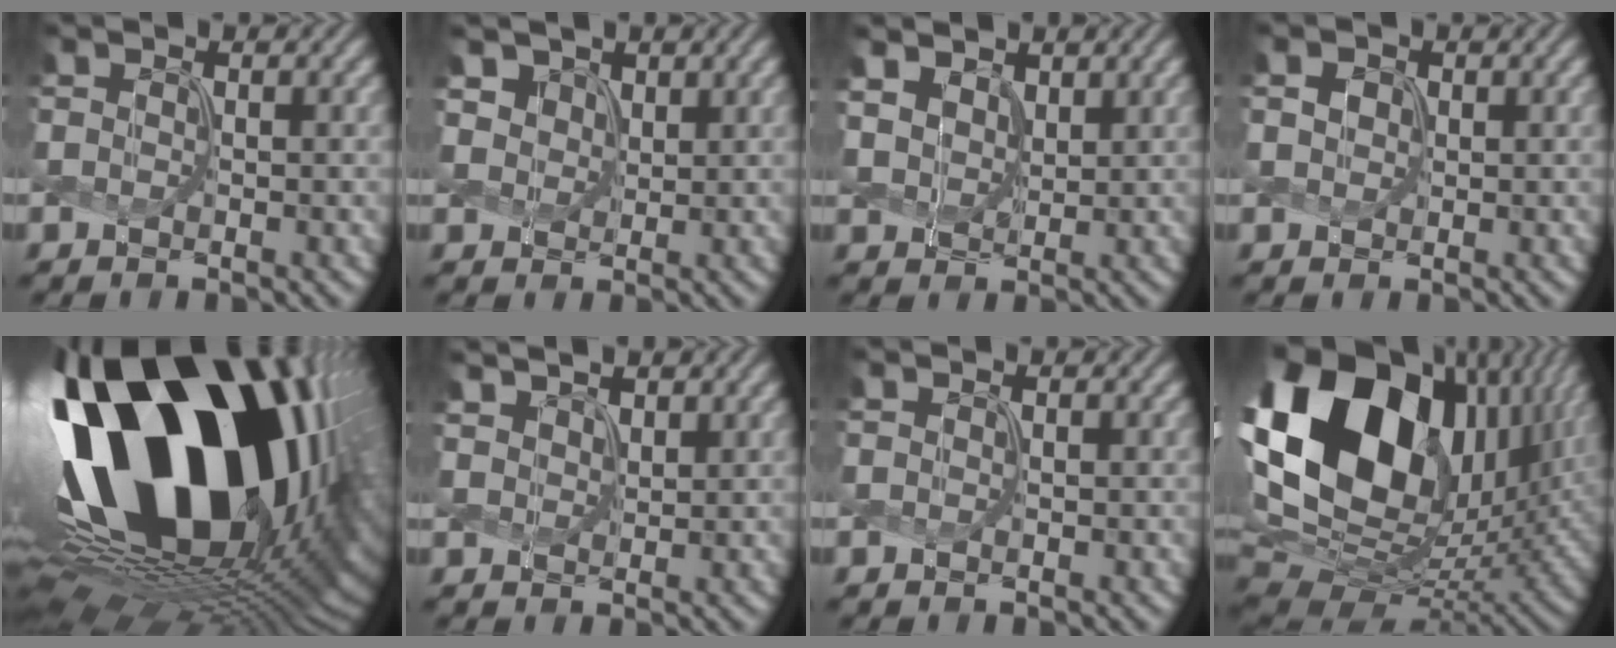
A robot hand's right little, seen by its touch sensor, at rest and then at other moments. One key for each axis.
{"total": 3.3, "fx": 2.3, "fy": 2.2, "fz": 1.1, "tx": -0.048, "ty": -0.006, "tz": 0.049}
{"total": 4.1, "fx": 2.8, "fy": 2.4, "fz": 1.7, "tx": -0.063, "ty": 0.000, "tz": 0.057}
{"total": 1.2, "fx": 0.4, "fy": 1.0, "fz": 0.5, "tx": -0.012, "ty": 0.002, "tz": 0.007}
{"total": 22.0, "fx": 4.2, "fy": 12.2, "fz": 17.8, "tx": -0.302, "ty": -0.038, "tz": 0.083}
{"total": 3.4, "fx": 2.8, "fy": 1.4, "fz": 1.1, "tx": -0.042, "ty": 0.002, "tz": 0.055}
{"total": 0.0}
{"total": 21.5, "fx": 6.7, "fy": 13.9, "fz": 15.0, "tx": -0.340, "ty": 0.039, "tz": 0.117}